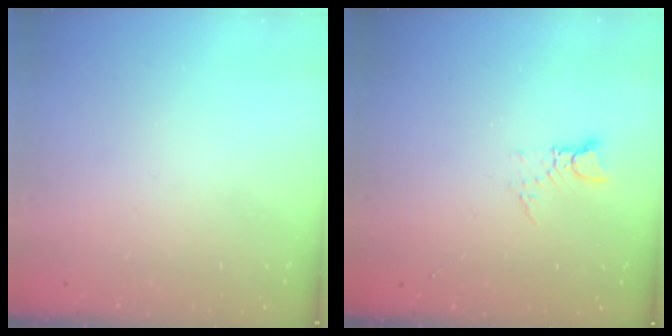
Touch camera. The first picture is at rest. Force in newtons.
{"total": 3.1, "press": 3.1, "slide": 0.3}